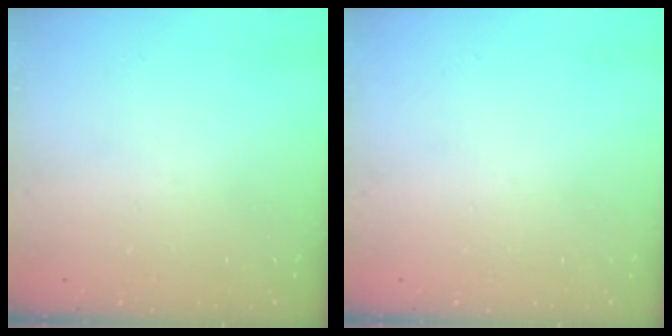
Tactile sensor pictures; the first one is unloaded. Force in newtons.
{"total": 0.0}